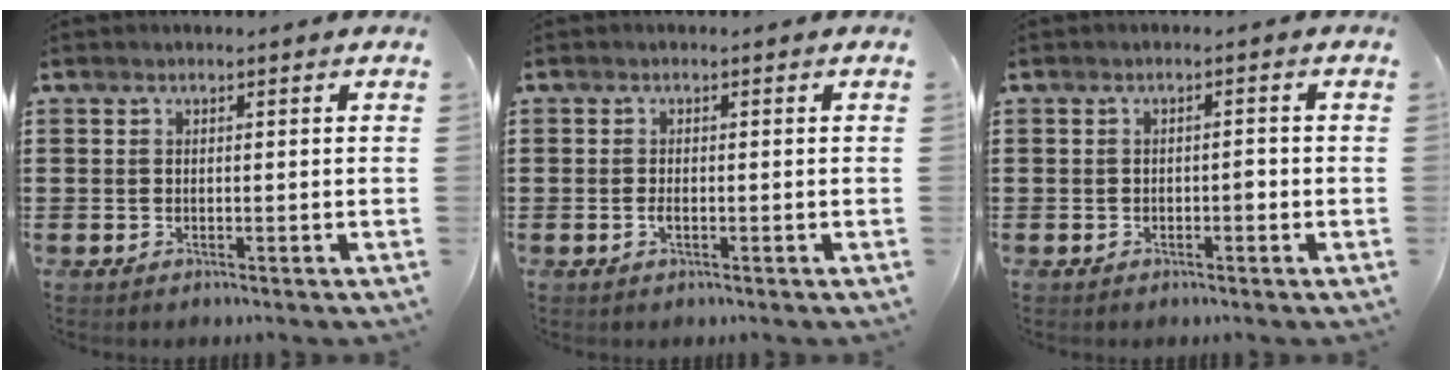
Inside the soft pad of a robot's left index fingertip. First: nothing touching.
{"total": 0.9, "force": [-0.5, 0.3, 0.7], "torque": [-0.023, -0.007, -0.010]}
{"total": 1.2, "force": [-0.5, 0.5, 1.0], "torque": [-0.022, 0.002, -0.010]}